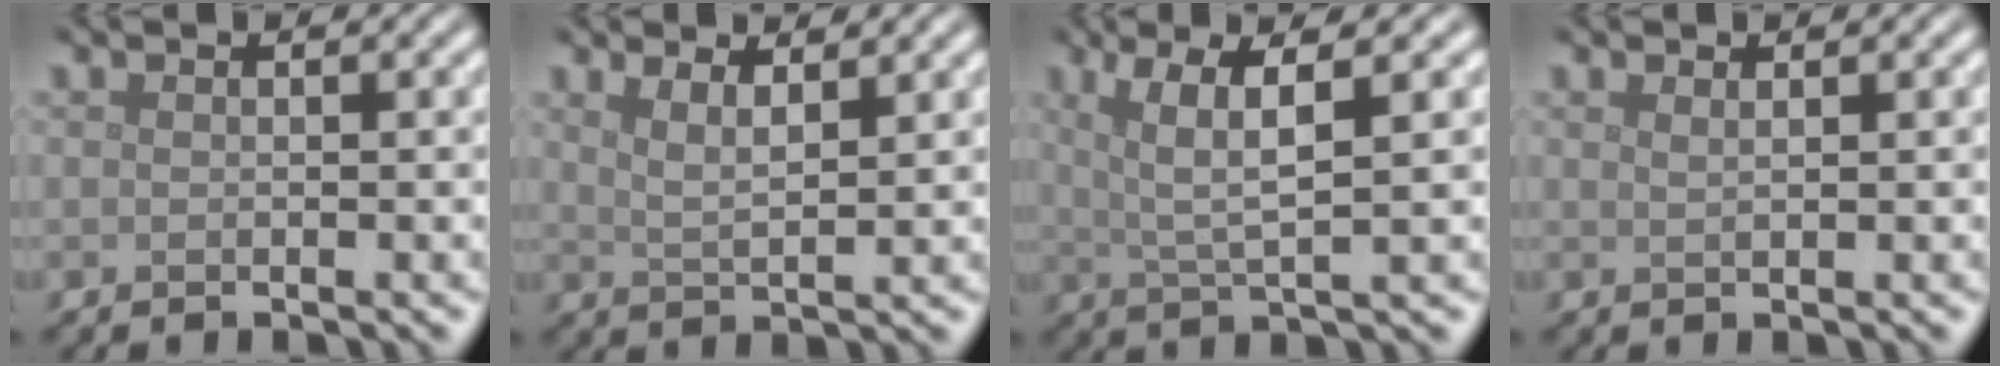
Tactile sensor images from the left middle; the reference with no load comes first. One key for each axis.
{"total": 3.1, "fx": 2.2, "fy": 1.0, "fz": 2.0, "tx": -0.024, "ty": 0.001, "tz": 0.028}
{"total": 5.0, "fx": 1.7, "fy": 0.9, "fz": 4.6, "tx": -0.085, "ty": 0.002, "tz": 0.035}
{"total": 1.0, "fx": 0.7, "fy": 0.3, "fz": 0.6, "tx": -0.006, "ty": 0.001, "tz": 0.006}